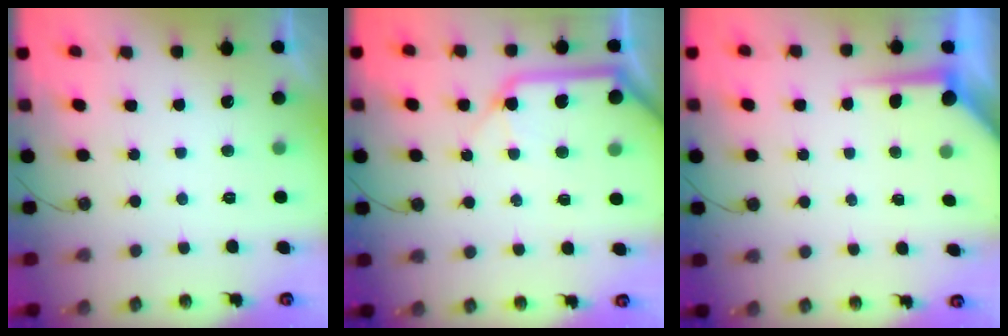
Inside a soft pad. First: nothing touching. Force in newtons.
{"total": 12.3, "press": 12.2, "slide": 1.6}
{"total": 5.5, "press": 5.5, "slide": 0.4}